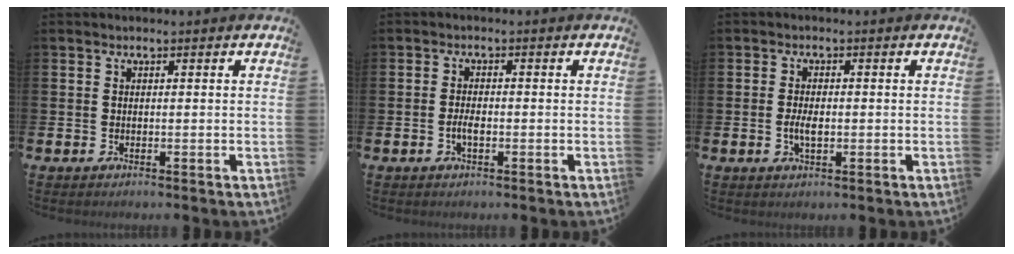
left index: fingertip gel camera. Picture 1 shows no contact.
{"total": 1.9, "force": [-0.6, 0.7, 1.6], "torque": [-0.029, 0.001, -0.012]}
{"total": 2.6, "force": [-0.3, 1.2, 2.3], "torque": [-0.041, 0.001, -0.007]}